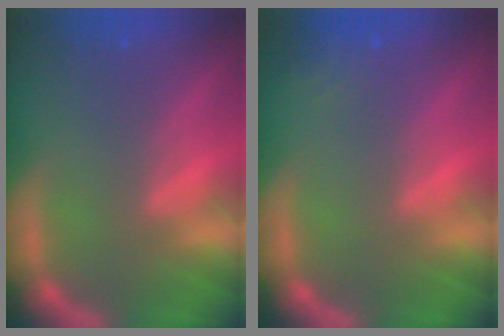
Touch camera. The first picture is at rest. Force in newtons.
{"total": 1.9}